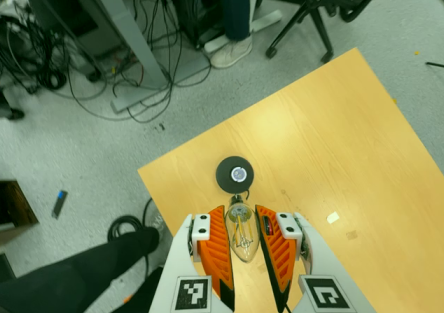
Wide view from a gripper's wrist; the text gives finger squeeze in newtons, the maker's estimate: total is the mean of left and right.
{"total": 12.6, "left": 13.0, "right": 12.2}